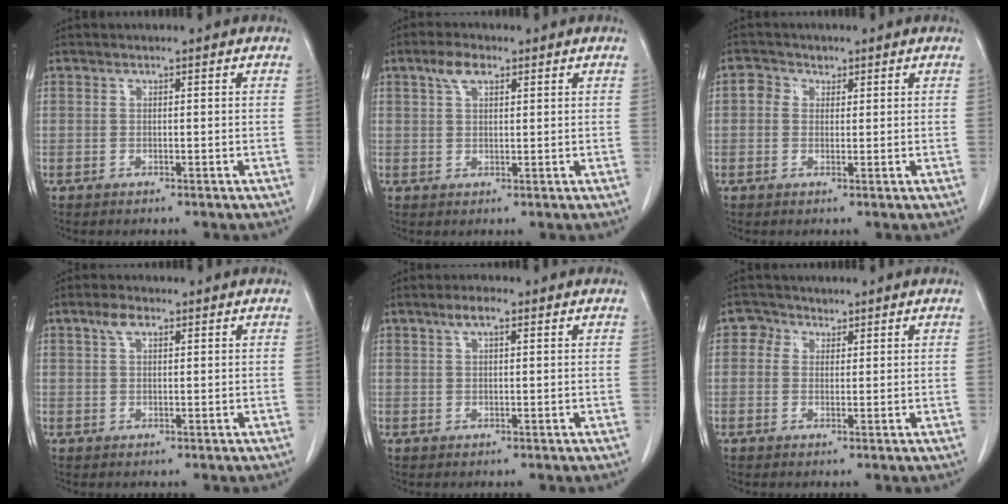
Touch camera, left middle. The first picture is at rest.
{"total": 3.4, "force": [2.0, 1.5, 2.4], "torque": [-0.052, 0.009, 0.041]}
{"total": 2.3, "force": [0.8, 2.0, 0.8], "torque": [-0.014, 0.009, 0.011]}
{"total": 2.4, "force": [1.3, 1.0, 1.7], "torque": [-0.039, 0.009, 0.028]}
{"total": 2.7, "force": [1.5, 0.7, 2.1], "torque": [-0.043, 0.008, 0.028]}
{"total": 2.2, "force": [1.2, 1.9, 0.2], "torque": [0.000, 0.003, 0.014]}